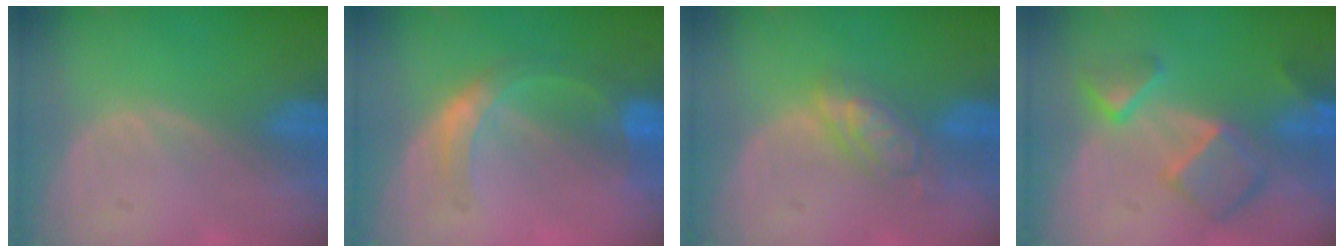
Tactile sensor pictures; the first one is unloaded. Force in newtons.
{"total": 5.5, "press": 5.1, "slide": 2.1}
{"total": 5.5, "press": 5.0, "slide": 2.4}
{"total": 7.9, "press": 6.9, "slide": 3.9}